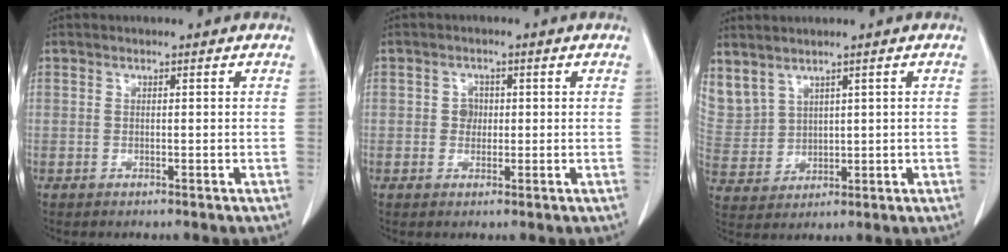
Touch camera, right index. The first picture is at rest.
{"total": 2.1, "force": [0.2, 1.9, 0.9], "torque": [-0.011, 0.003, 0.000]}
{"total": 11.2, "force": [6.5, 8.0, 4.3], "torque": [-0.141, 0.024, 0.162]}